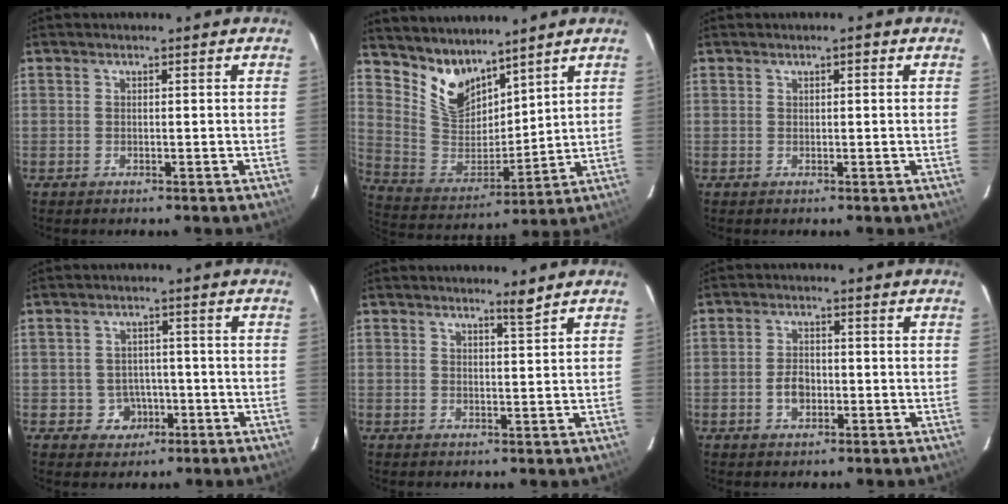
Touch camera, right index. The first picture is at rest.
{"total": 11.2, "force": [8.9, 5.6, 4.0], "torque": [-0.084, -0.006, 0.186]}
{"total": 0.8, "force": [0.4, 0.4, 0.6], "torque": [-0.008, 0.006, 0.006]}
{"total": 4.7, "force": [-1.7, 4.3, 0.7], "torque": [-0.027, 0.016, -0.010]}
{"total": 2.1, "force": [1.8, -0.3, 1.1], "torque": [-0.017, -0.007, 0.026]}
{"total": 3.7, "force": [-1.0, 2.5, 2.5], "torque": [-0.049, 0.003, -0.014]}